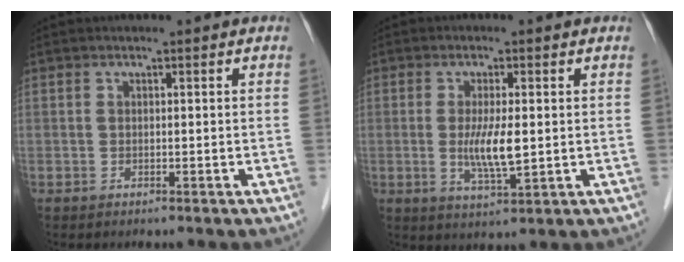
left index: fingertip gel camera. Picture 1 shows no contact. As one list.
[{"total": 5.5, "force": [-0.2, 0.9, 5.4], "torque": [-0.107, -0.010, -0.003]}]